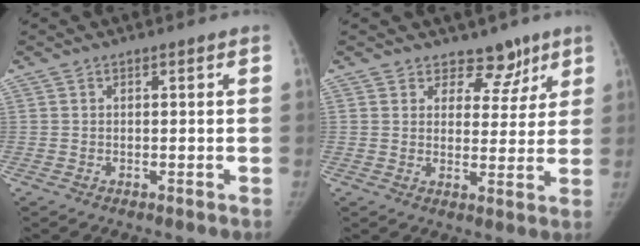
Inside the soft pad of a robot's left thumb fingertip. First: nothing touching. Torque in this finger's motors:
{"motor_torque": [-0.31, -0.16, -0.22, -0.26, -0.08]}